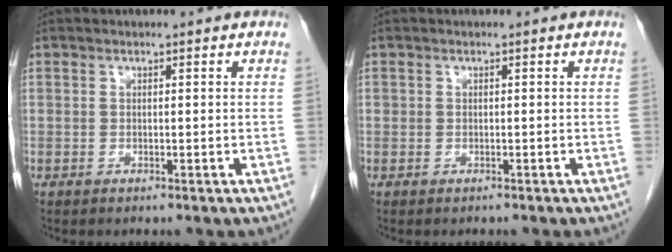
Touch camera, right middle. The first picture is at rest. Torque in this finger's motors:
{"motor_torque": [-0.24, -0.24, 0.08, 0.01]}